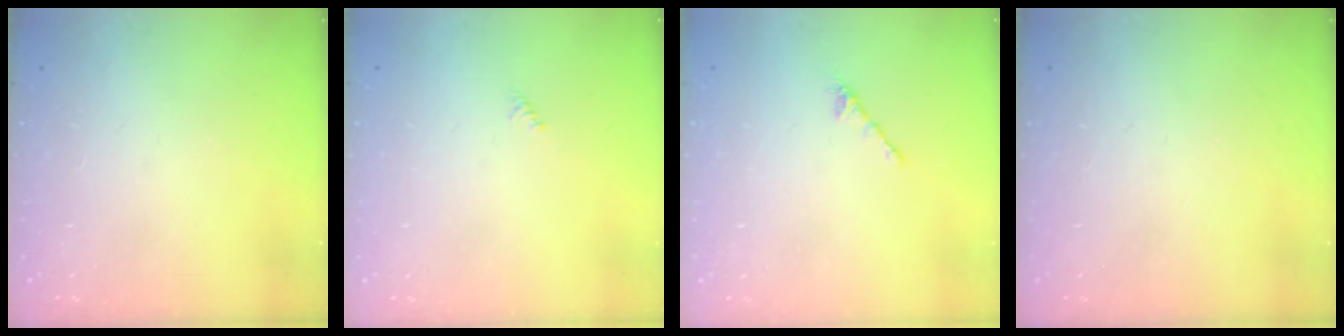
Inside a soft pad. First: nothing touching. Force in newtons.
{"total": 0.0}
{"total": 2.1, "press": 2.0, "slide": 0.7}
{"total": 0.0}